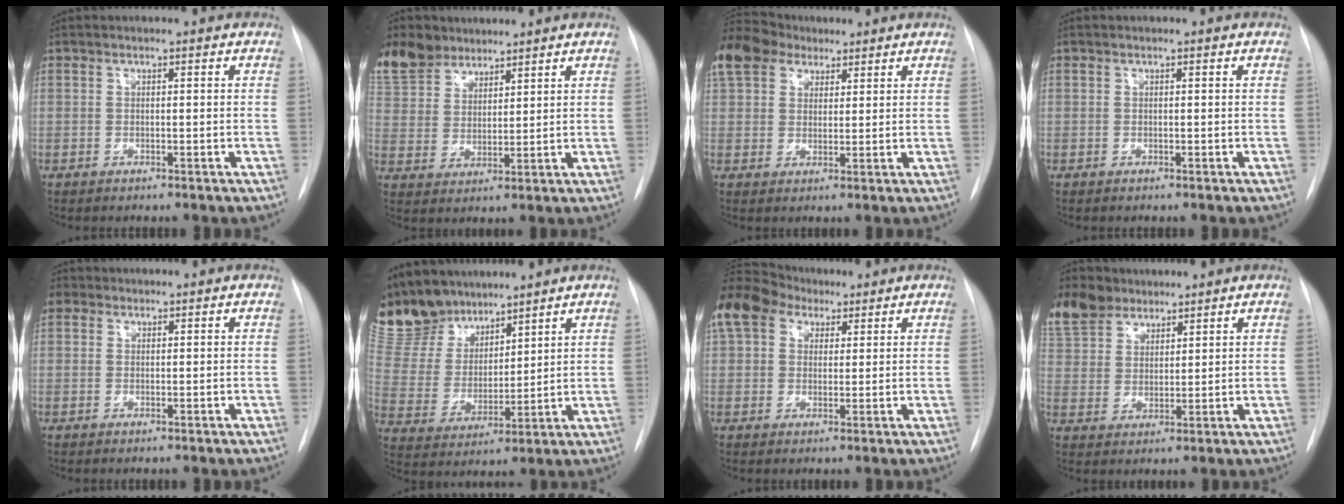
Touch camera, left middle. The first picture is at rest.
{"total": 13.5, "force": [11.0, 6.9, 3.9], "torque": [-0.105, 0.029, 0.219]}
{"total": 11.1, "force": [8.0, 6.7, 3.7], "torque": [-0.099, 0.048, 0.152]}
{"total": 0.0}
{"total": 1.9, "force": [1.0, 1.5, 0.0], "torque": [0.006, 0.011, 0.016]}
{"total": 13.7, "force": [12.1, 5.5, 3.1], "torque": [-0.067, 0.016, 0.244]}
{"total": 18.1, "force": [10.7, 11.9, 8.4], "torque": [-0.235, 0.086, 0.197]}
{"total": 11.7, "force": [9.6, 5.9, 3.2], "torque": [-0.083, 0.025, 0.190]}